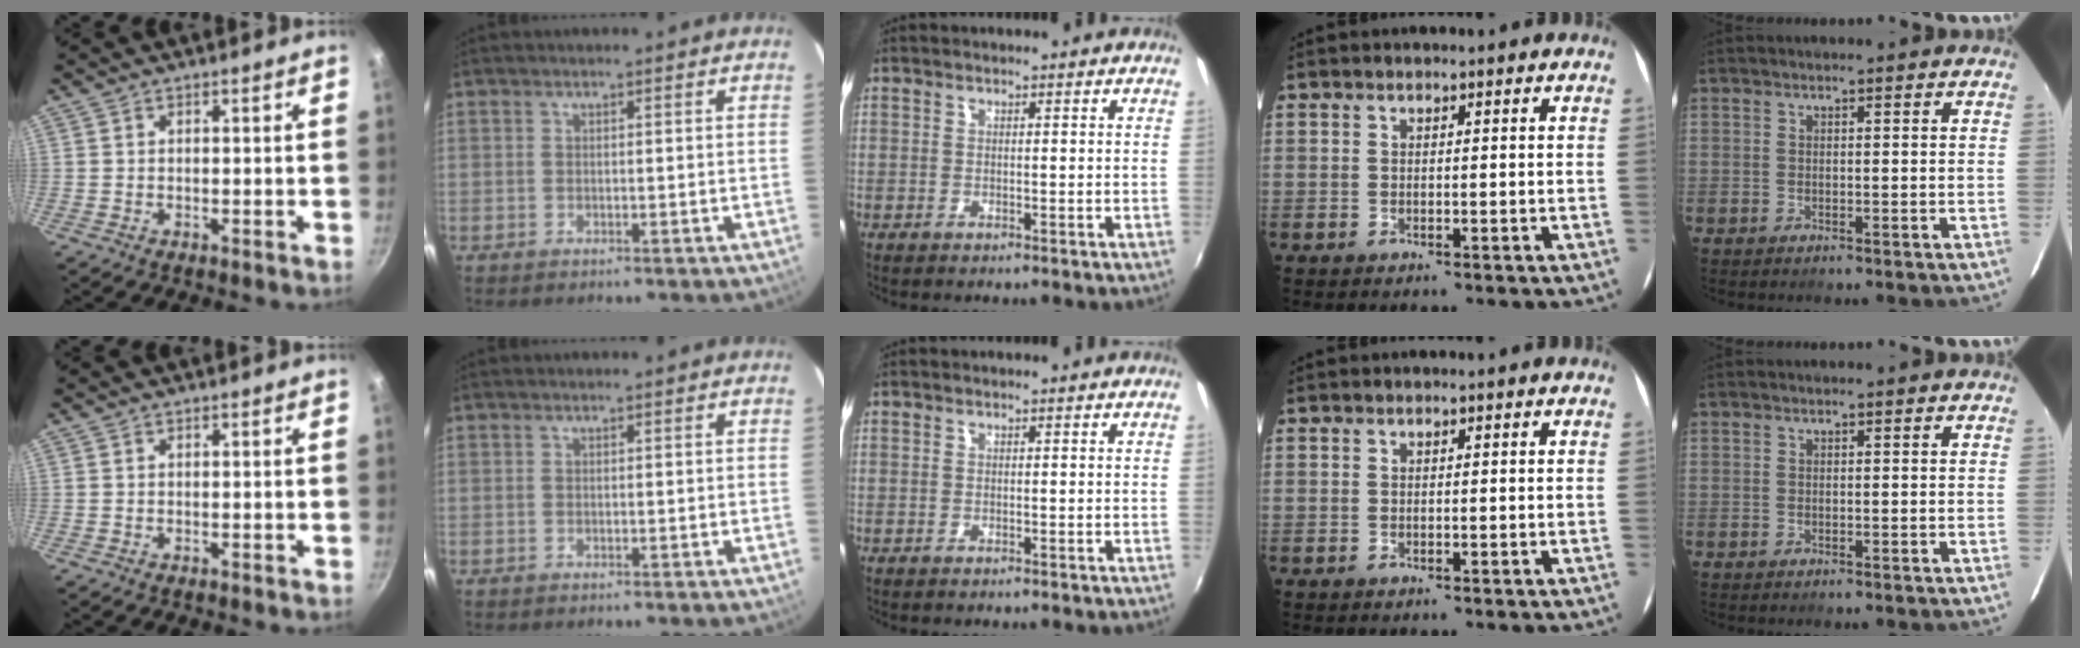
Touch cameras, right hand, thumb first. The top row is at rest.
{}